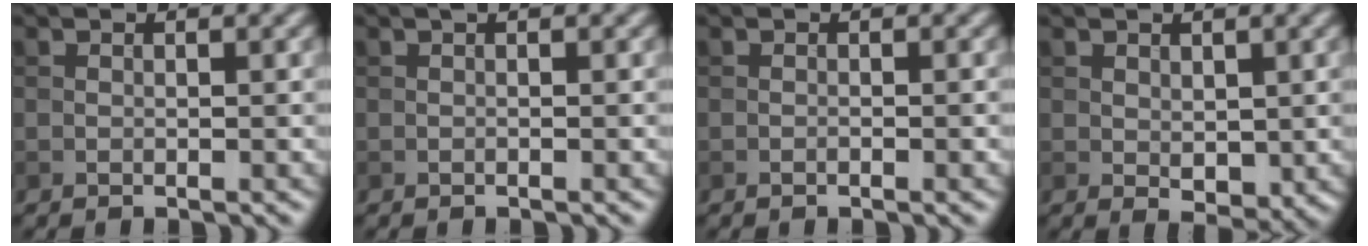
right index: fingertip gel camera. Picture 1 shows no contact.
{"total": 0.5, "force": [-0.1, 0.0, 0.5], "torque": [-0.008, 0.000, -0.002]}
{"total": 0.7, "force": [-0.4, 0.1, 0.6], "torque": [-0.012, 0.000, -0.007]}
{"total": 1.9, "force": [0.4, 1.2, 1.4], "torque": [-0.023, -0.010, 0.015]}